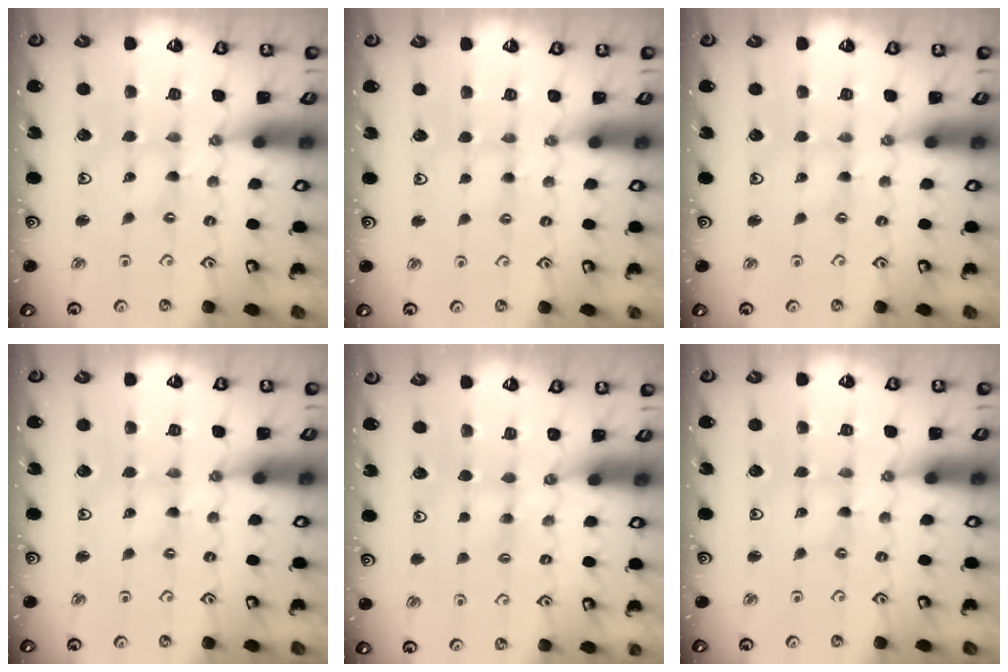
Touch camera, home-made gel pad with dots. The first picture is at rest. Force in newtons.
{"total": 2.9, "press": 2.9, "slide": 0.4}
{"total": 1.2, "press": 1.1, "slide": 0.3}
{"total": 0.0}
{"total": 2.8, "press": 2.8, "slide": 0.4}
{"total": 0.0}